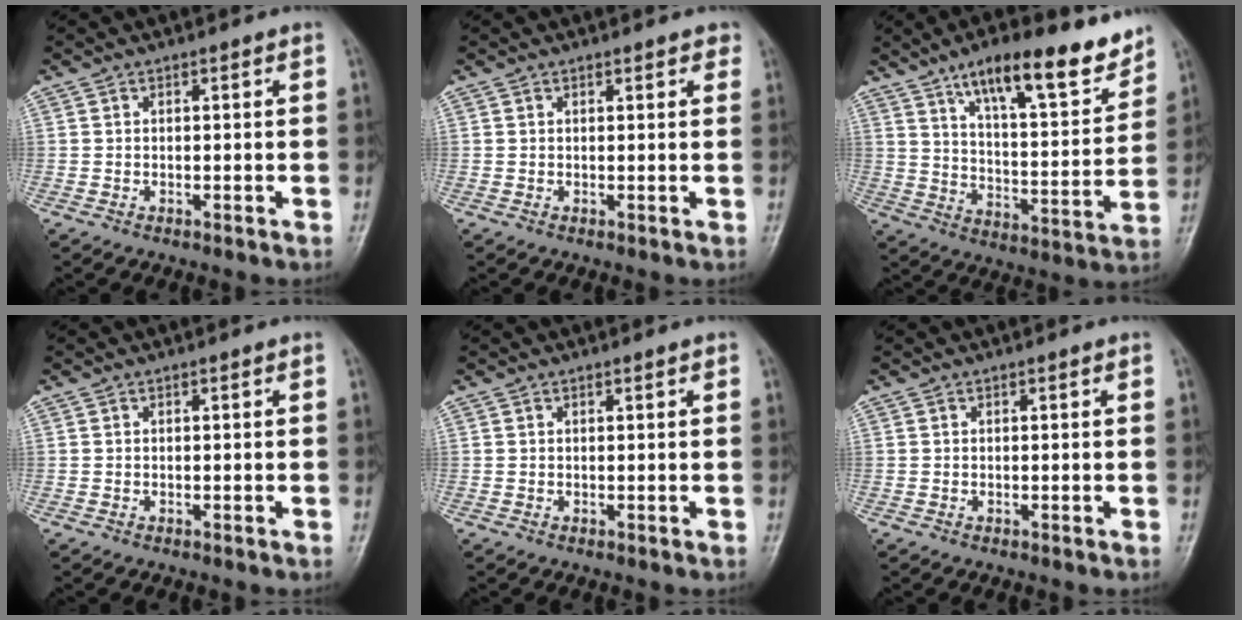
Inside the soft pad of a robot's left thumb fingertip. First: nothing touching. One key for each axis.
{"total": 1.9, "fx": 1.4, "fy": 0.8, "fz": 1.0, "tx": -0.001, "ty": -0.001, "tz": 0.012}
{"total": 17.9, "fx": 12.2, "fy": 5.2, "fz": 12.0, "tx": -0.146, "ty": -0.063, "tz": 0.196}
{"total": 0.0}
{"total": 0.5, "fx": 0.4, "fy": 0.1, "fz": 0.4, "tx": -0.005, "ty": -0.001, "tz": 0.005}
{"total": 0.0}